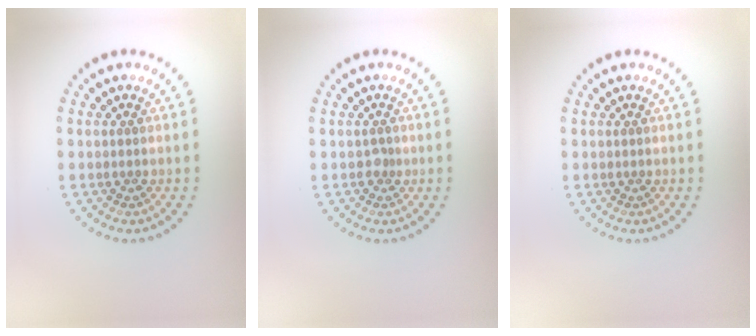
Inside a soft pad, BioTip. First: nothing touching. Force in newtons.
{"total": 0.8, "press": 0.6, "slide": 0.6}
{"total": 0.0}